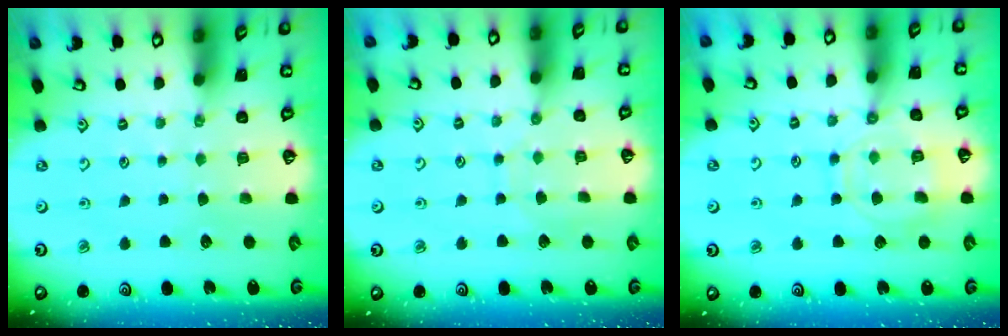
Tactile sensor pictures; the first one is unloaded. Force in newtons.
{"total": 4.2, "press": 4.2, "slide": 0.3}
{"total": 10.9, "press": 10.9, "slide": 1.0}